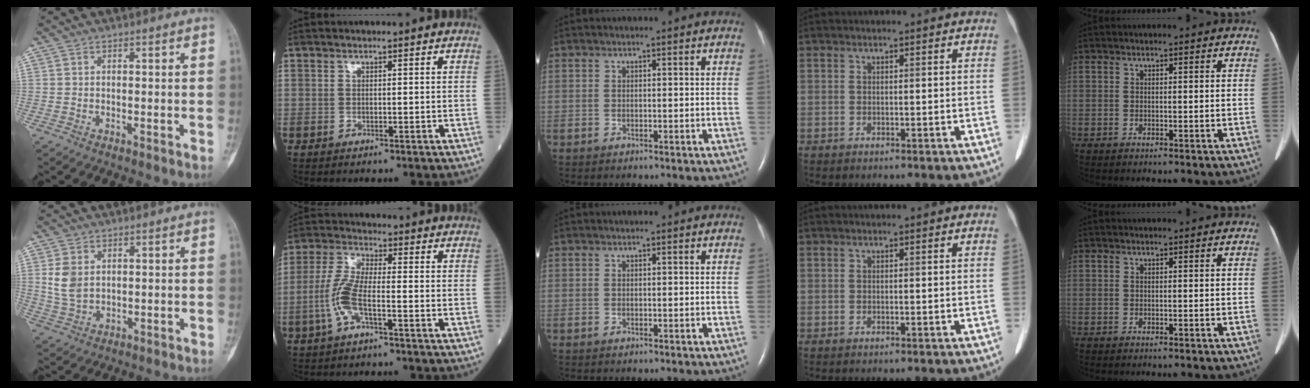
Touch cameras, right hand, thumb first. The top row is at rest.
{"thumb": {"total": 5.9, "force": [1.4, 4.2, 4.0], "torque": [-0.074, -0.005, 0.037]}, "index": {"total": 6.9, "force": [-2.3, 1.3, 6.3], "torque": [-0.148, 0.004, -0.051]}}